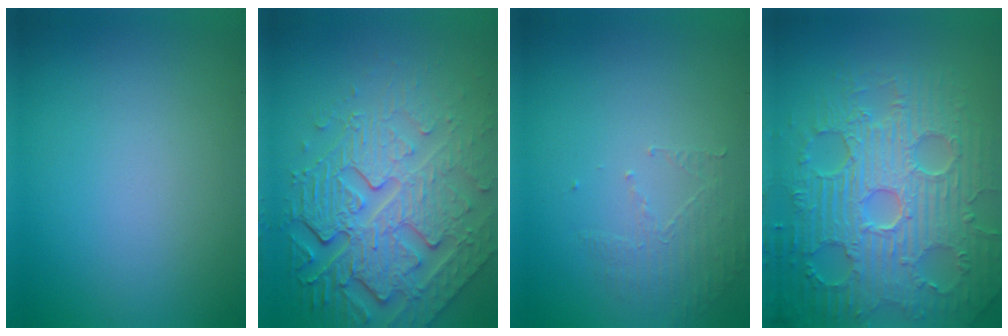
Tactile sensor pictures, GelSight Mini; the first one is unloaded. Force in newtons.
{"total": 8.4, "press": 5.8, "slide": 6.0}
{"total": 1.6, "press": 0.7, "slide": 1.4}
{"total": 9.5, "press": 6.8, "slide": 6.6}